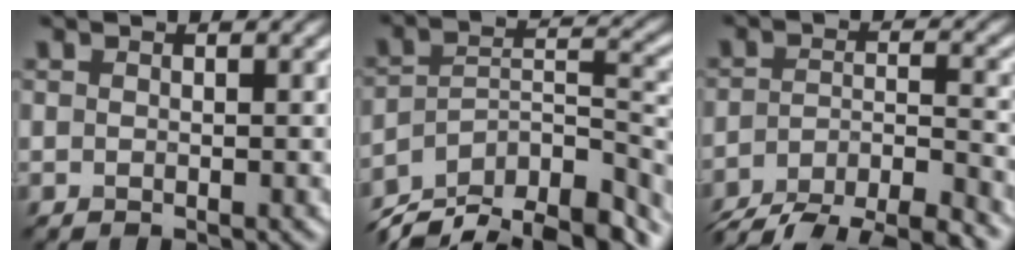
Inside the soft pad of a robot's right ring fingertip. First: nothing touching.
{"total": 12.6, "force": [-10.0, 4.5, 6.2], "torque": [-0.118, 0.014, -0.156]}
{"total": 7.5, "force": [-6.5, 2.0, 3.3], "torque": [-0.063, -0.014, -0.105]}